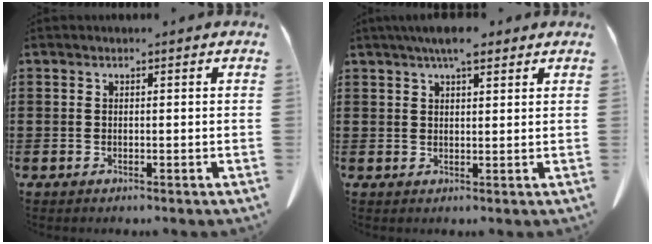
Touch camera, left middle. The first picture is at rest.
{"total": 5.2, "force": [3.8, 1.4, 3.2], "torque": [-0.063, -0.002, 0.067]}